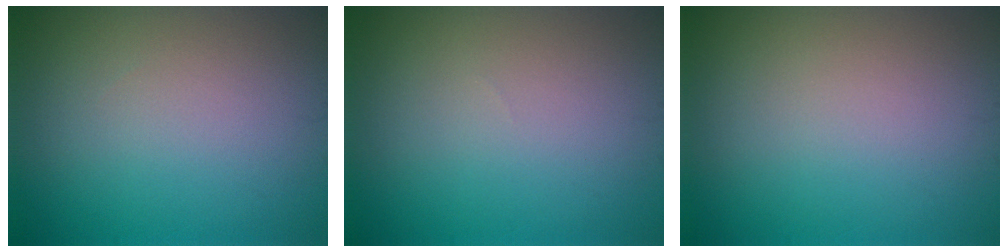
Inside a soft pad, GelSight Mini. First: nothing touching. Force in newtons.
{"total": 0.0}
{"total": 0.0}